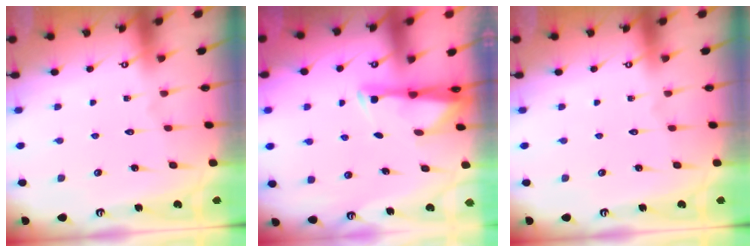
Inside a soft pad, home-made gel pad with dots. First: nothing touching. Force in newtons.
{"total": 2.7, "press": 2.7, "slide": 0.4}
{"total": 0.0}